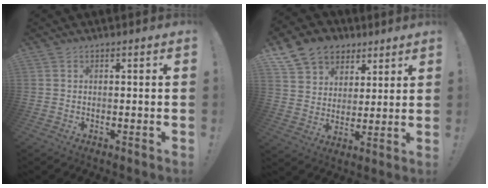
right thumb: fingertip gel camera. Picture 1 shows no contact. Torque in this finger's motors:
{"motor_torque": [0.93, 0.95, 0.62, 0.60, 0.01]}